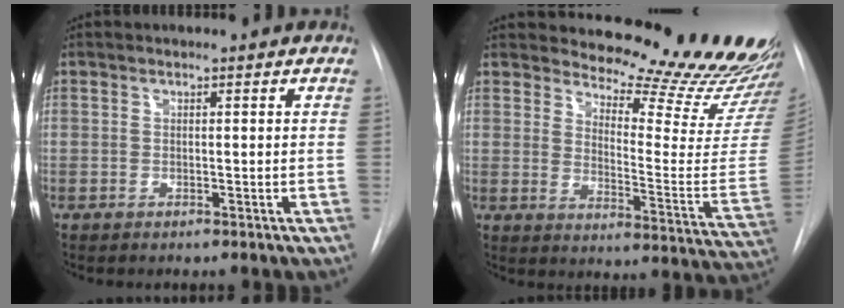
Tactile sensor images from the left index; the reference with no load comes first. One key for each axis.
{"total": 23.9, "fx": 22.5, "fy": 3.5, "fz": 7.5, "tx": -0.095, "ty": -0.141, "tz": 0.261}